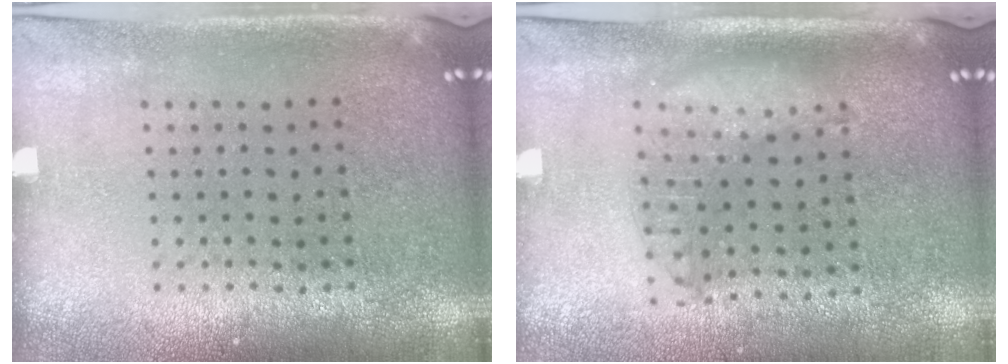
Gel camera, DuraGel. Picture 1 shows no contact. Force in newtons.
{"total": 1.2, "press": 1.2, "slide": 0.3}